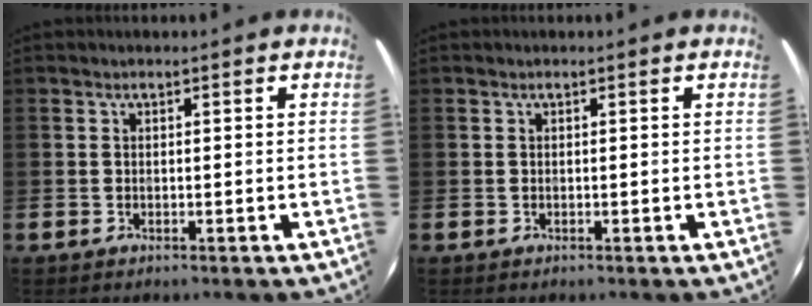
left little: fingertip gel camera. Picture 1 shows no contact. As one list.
[{"total": 0.0}]